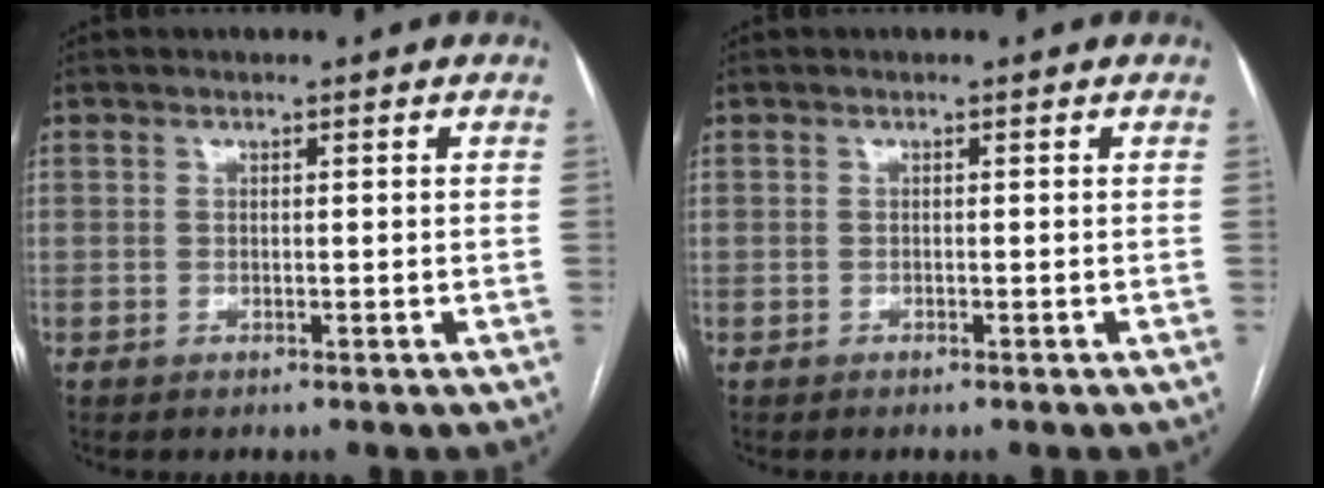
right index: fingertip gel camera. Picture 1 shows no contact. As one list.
[{"total": 0.0}]